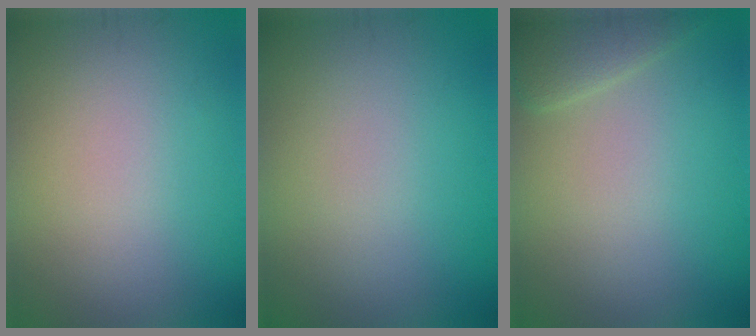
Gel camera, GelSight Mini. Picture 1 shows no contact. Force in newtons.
{"total": 0.0}
{"total": 2.4, "press": 2.4, "slide": 0.0}